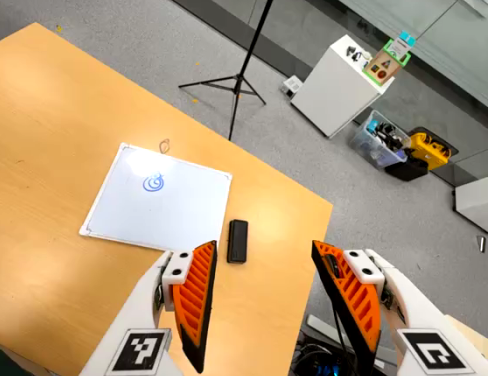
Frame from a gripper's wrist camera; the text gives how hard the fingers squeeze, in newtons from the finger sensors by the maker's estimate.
{"total": 0.0}